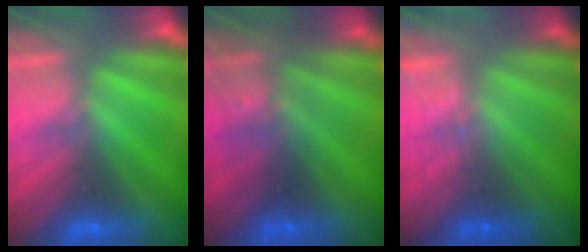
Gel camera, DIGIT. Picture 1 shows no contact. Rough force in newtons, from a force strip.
{"total": 3.0}
{"total": 1.3}